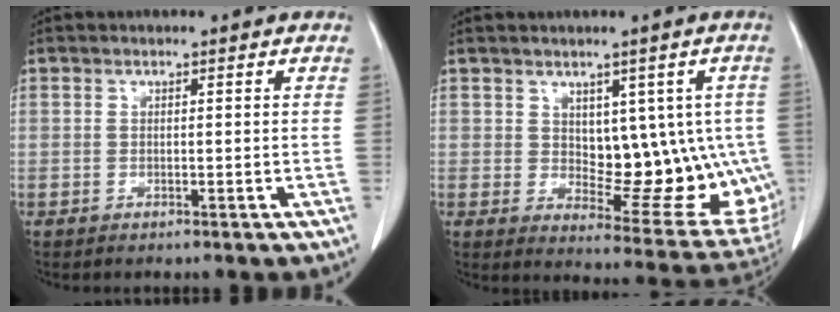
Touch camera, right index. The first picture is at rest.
{"total": 14.2, "force": [0.3, 7.3, 12.2], "torque": [-0.125, 0.003, 0.024]}